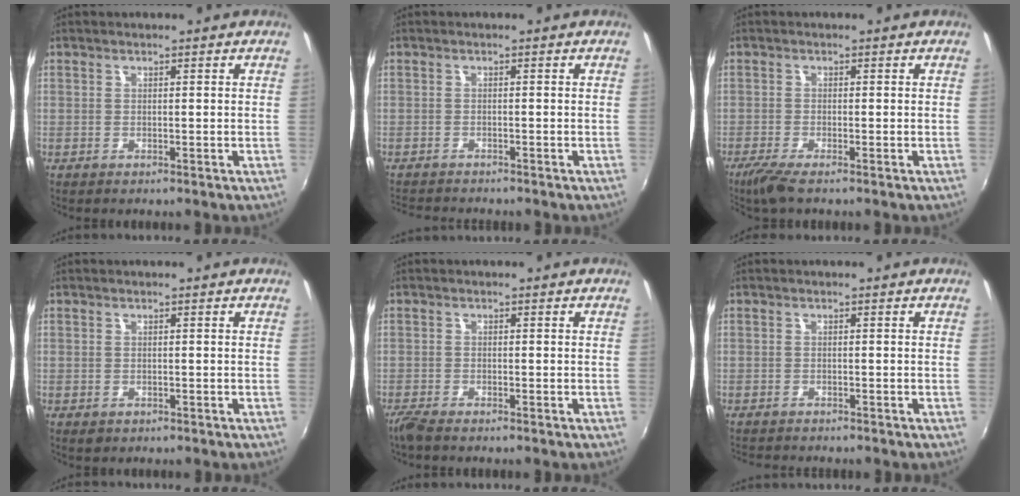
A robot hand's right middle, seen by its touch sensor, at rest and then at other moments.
{"total": 4.2, "force": [-4.0, 0.3, 1.1], "torque": [-0.033, -0.017, -0.070]}
{"total": 3.8, "force": [-2.8, 0.1, 2.6], "torque": [-0.065, -0.014, -0.057]}
{"total": 1.0, "force": [-0.5, 0.8, 0.3], "torque": [-0.006, -0.005, -0.007]}
{"total": 2.6, "force": [-2.2, 0.3, 1.3], "torque": [-0.035, -0.010, -0.046]}
{"total": 2.6, "force": [-2.5, 0.2, 0.7], "torque": [-0.021, -0.015, -0.042]}